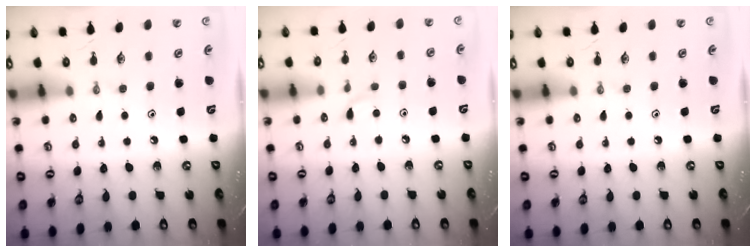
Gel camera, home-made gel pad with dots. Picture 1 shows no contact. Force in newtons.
{"total": 3.5, "press": 3.5, "slide": 0.4}
{"total": 0.0}